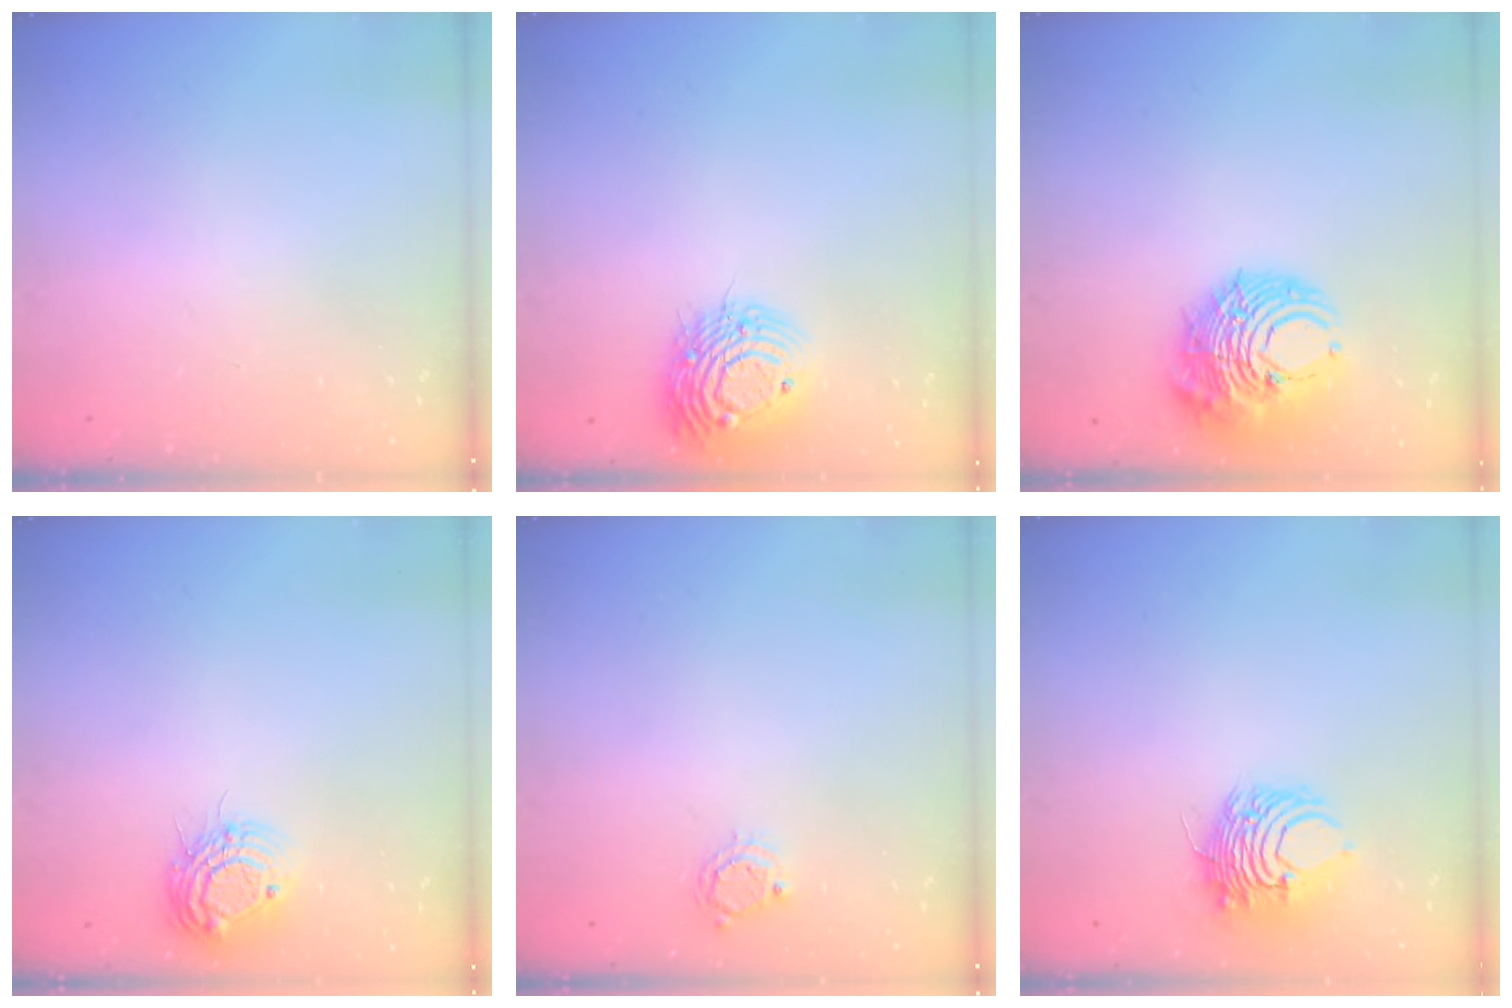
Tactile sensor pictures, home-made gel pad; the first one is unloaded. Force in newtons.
{"total": 13.2, "press": 13.2, "slide": 1.1}
{"total": 12.0, "press": 11.9, "slide": 1.5}
{"total": 11.0, "press": 11.0, "slide": 1.0}
{"total": 4.5, "press": 4.4, "slide": 0.5}
{"total": 8.9, "press": 8.9, "slide": 0.3}